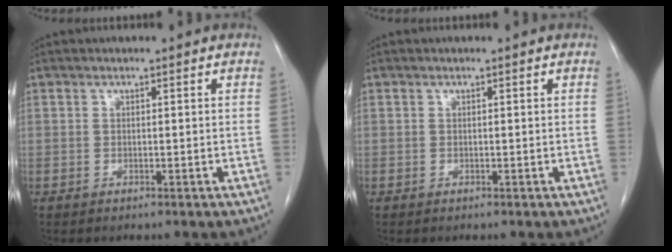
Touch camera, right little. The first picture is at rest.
{"total": 0.0}